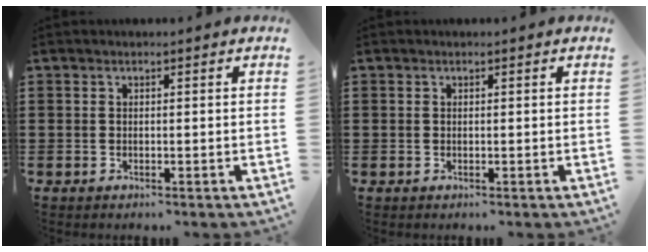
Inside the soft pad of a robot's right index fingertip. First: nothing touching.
{"total": 0.0}